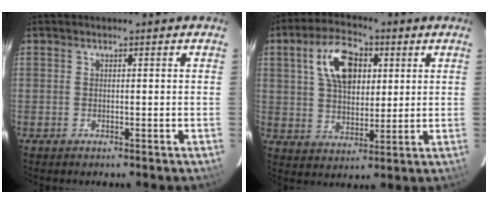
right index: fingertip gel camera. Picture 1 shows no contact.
{"total": 12.0, "force": [4.1, 7.0, 8.9], "torque": [-0.161, 0.026, 0.075]}